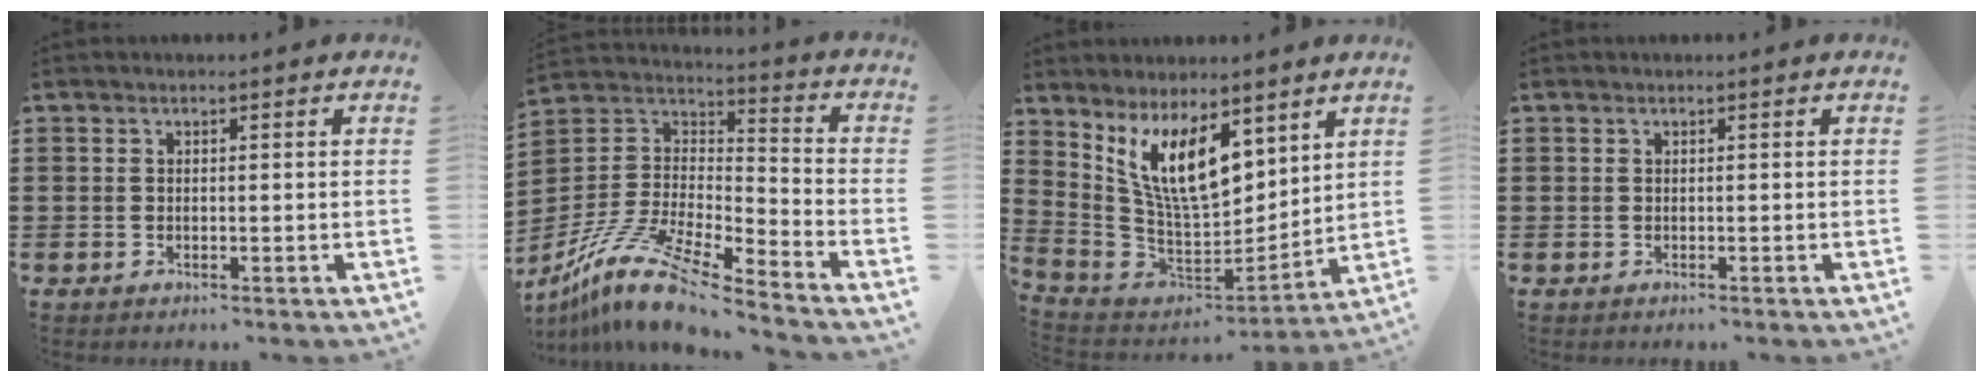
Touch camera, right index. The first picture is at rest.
{"total": 13.1, "force": [-10.4, 2.3, 7.6], "torque": [-0.167, 0.016, -0.207]}
{"total": 12.1, "force": [6.1, 5.1, 9.1], "torque": [-0.198, -0.023, 0.117]}
{"total": 0.0}